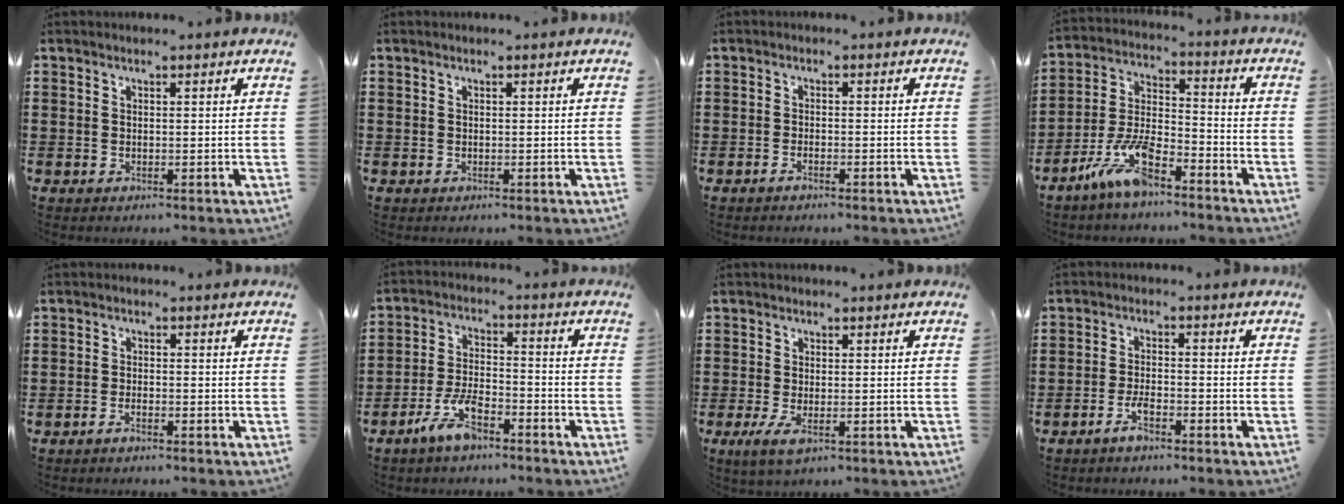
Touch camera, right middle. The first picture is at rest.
{"total": 0.0}
{"total": 1.1, "force": [-0.9, 0.1, 0.6], "torque": [-0.013, -0.004, -0.016]}
{"total": 9.5, "force": [-6.9, 3.0, 5.8], "torque": [-0.136, 0.004, -0.137]}
{"total": 1.3, "force": [-1.1, 0.2, 0.8], "torque": [-0.024, -0.005, -0.022]}
{"total": 6.7, "force": [-4.9, 2.4, 3.8], "torque": [-0.094, 0.004, -0.098]}
{"total": 2.7, "force": [-0.9, 1.4, 2.2], "torque": [-0.053, -0.003, -0.020]}
{"total": 3.6, "force": [-2.4, 1.0, 2.4], "torque": [-0.056, 0.002, -0.050]}